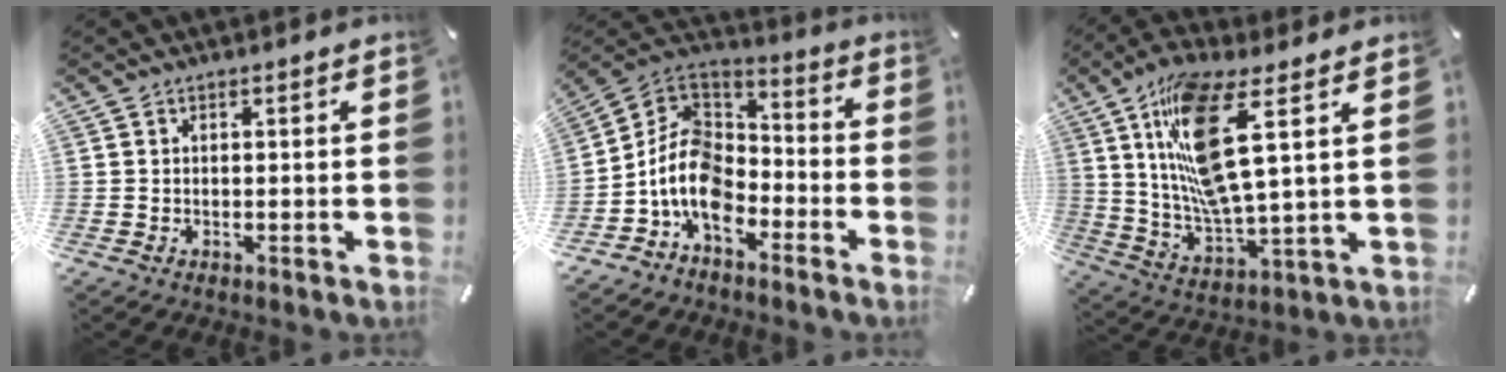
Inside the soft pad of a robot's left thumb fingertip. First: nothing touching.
{"total": 12.7, "force": [-6.8, 8.6, 6.5], "torque": [-0.156, 0.024, -0.136]}
{"total": 17.6, "force": [7.3, 4.4, 15.4], "torque": [-0.325, -0.027, 0.108]}